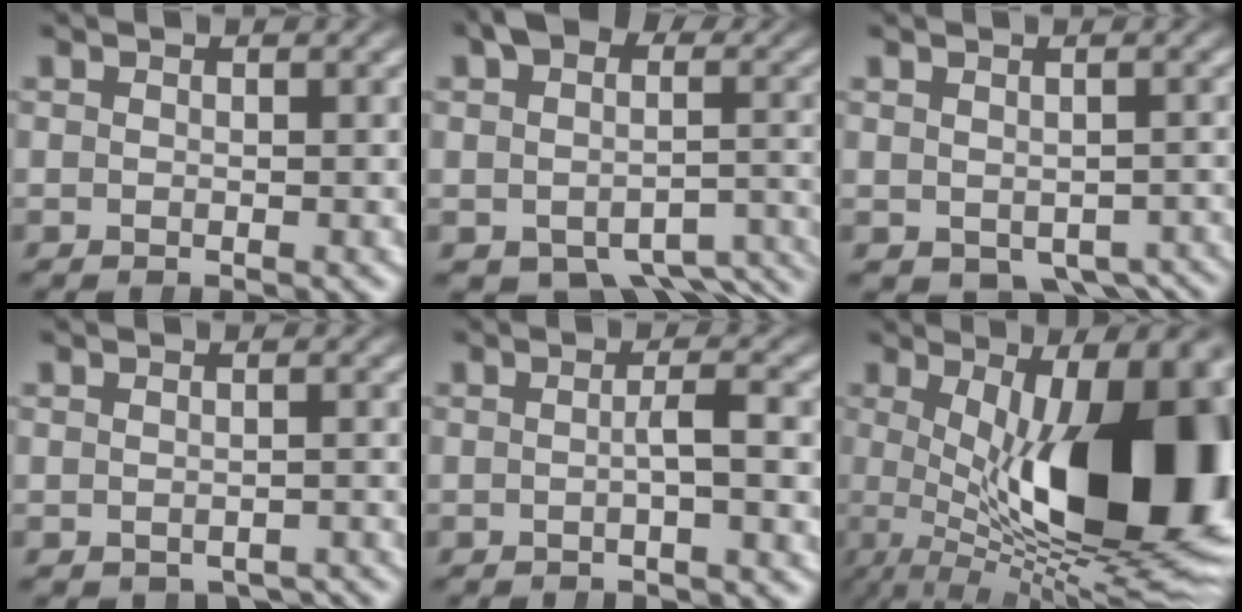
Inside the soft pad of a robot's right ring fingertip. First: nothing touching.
{"total": 7.4, "force": [-4.9, 4.3, 3.4], "torque": [-0.034, -0.025, -0.066]}
{"total": 5.7, "force": [-4.6, 2.5, 2.3], "torque": [-0.015, -0.026, -0.052]}
{"total": 2.7, "force": [-2.5, 0.9, 0.5], "torque": [-0.006, -0.013, -0.032]}
{"total": 1.7, "force": [-0.5, -0.2, 1.6], "torque": [-0.023, 0.006, -0.010]}
{"total": 22.4, "force": [-1.0, 10.3, 19.9], "torque": [-0.276, -0.029, 0.009]}